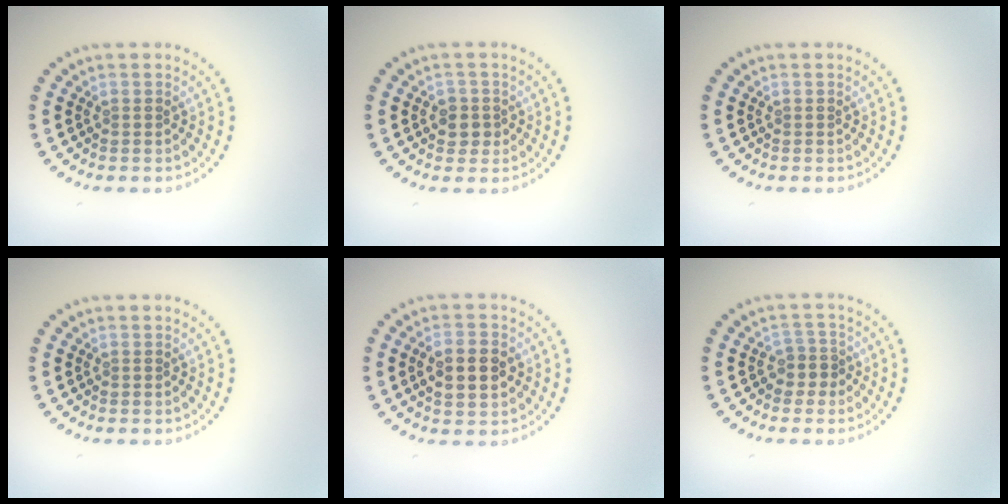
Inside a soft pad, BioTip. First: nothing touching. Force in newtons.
{"total": 1.8, "press": 1.6, "slide": 0.6}
{"total": 0.0}
{"total": 0.0}
{"total": 4.1, "press": 4.1, "slide": 0.2}
{"total": 1.9, "press": 1.5, "slide": 1.1}